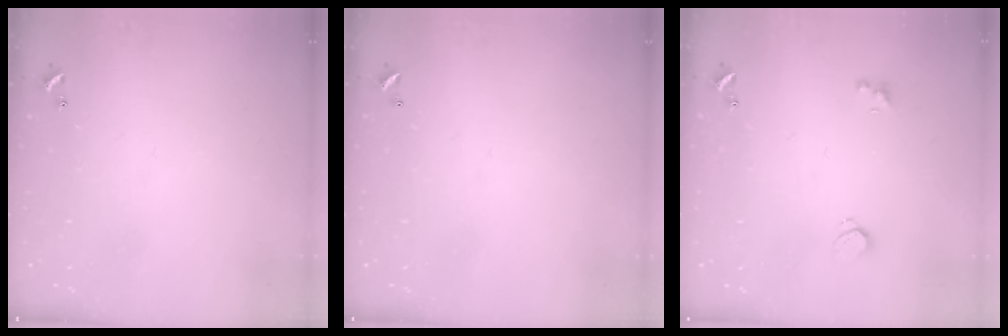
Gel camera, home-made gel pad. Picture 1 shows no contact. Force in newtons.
{"total": 2.8, "press": 2.8, "slide": 0.1}
{"total": 1.8, "press": 1.7, "slide": 0.6}